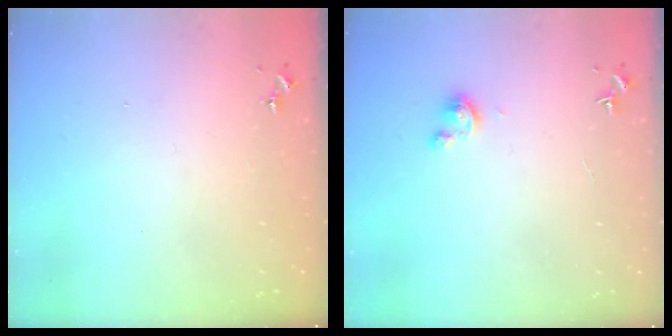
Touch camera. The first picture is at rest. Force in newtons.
{"total": 2.8, "press": 2.8, "slide": 0.3}